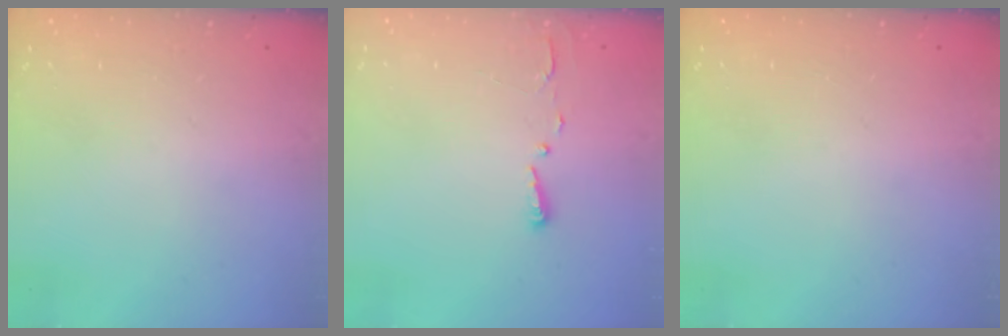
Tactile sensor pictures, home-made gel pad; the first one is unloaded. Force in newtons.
{"total": 2.7, "press": 2.7, "slide": 0.4}
{"total": 0.0}